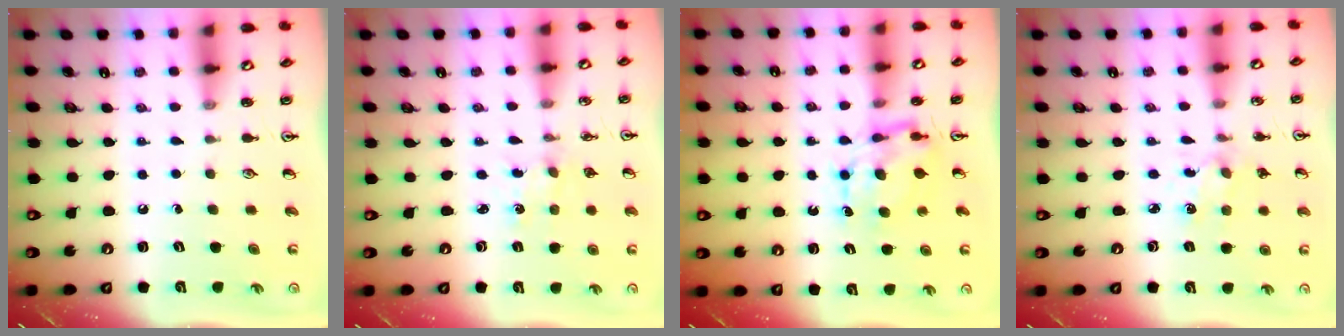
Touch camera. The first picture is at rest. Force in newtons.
{"total": 0.0}
{"total": 6.9, "press": 6.9, "slide": 0.7}
{"total": 2.3, "press": 2.2, "slide": 0.5}